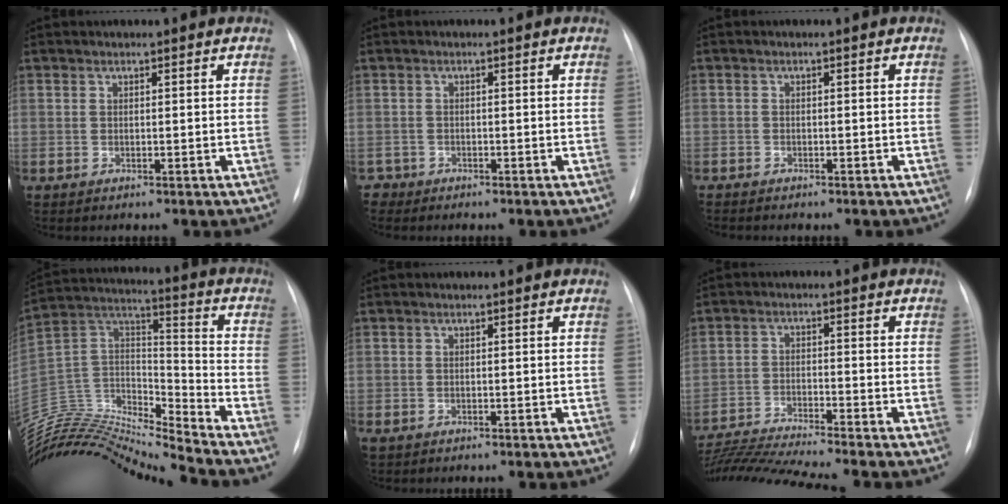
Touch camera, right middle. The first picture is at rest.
{"total": 1.4, "force": [-1.1, 0.7, -0.5], "torque": [0.007, 0.004, -0.019]}
{"total": 2.2, "force": [-1.8, 0.9, 0.9], "torque": [-0.011, 0.000, -0.019]}
{"total": 21.4, "force": [-20.8, -0.4, 5.2], "torque": [-0.090, 0.042, -0.361]}
{"total": 0.8, "force": [-0.3, 0.6, 0.4], "torque": [-0.008, 0.002, 0.000]}
{"total": 13.5, "force": [-12.3, -1.9, 5.2], "torque": [-0.083, -0.017, -0.208]}